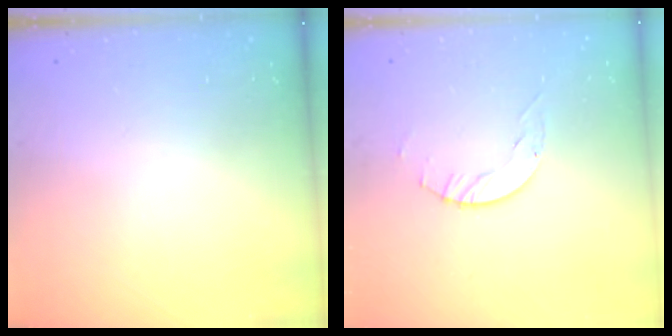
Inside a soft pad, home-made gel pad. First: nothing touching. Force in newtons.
{"total": 3.7, "press": 3.7, "slide": 0.5}